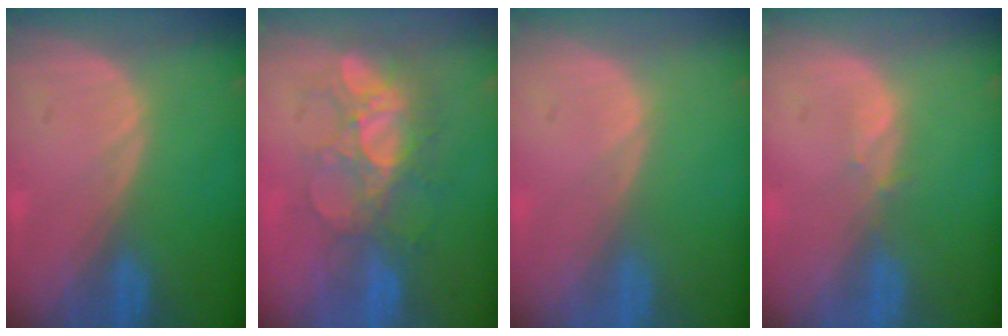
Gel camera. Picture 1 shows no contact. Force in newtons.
{"total": 8.3, "press": 7.7, "slide": 3.1}
{"total": 0.0}
{"total": 0.8, "press": 0.8, "slide": 0.3}